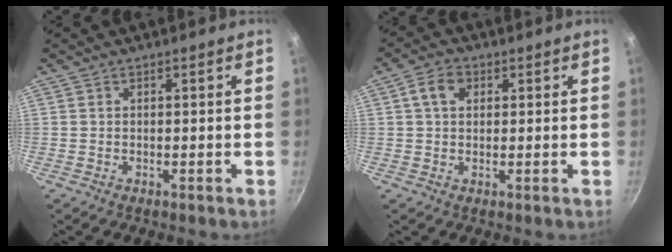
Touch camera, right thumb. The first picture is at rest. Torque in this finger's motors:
{"motor_torque": [-0.19, 1.75, 1.43, -0.63, 0.51]}